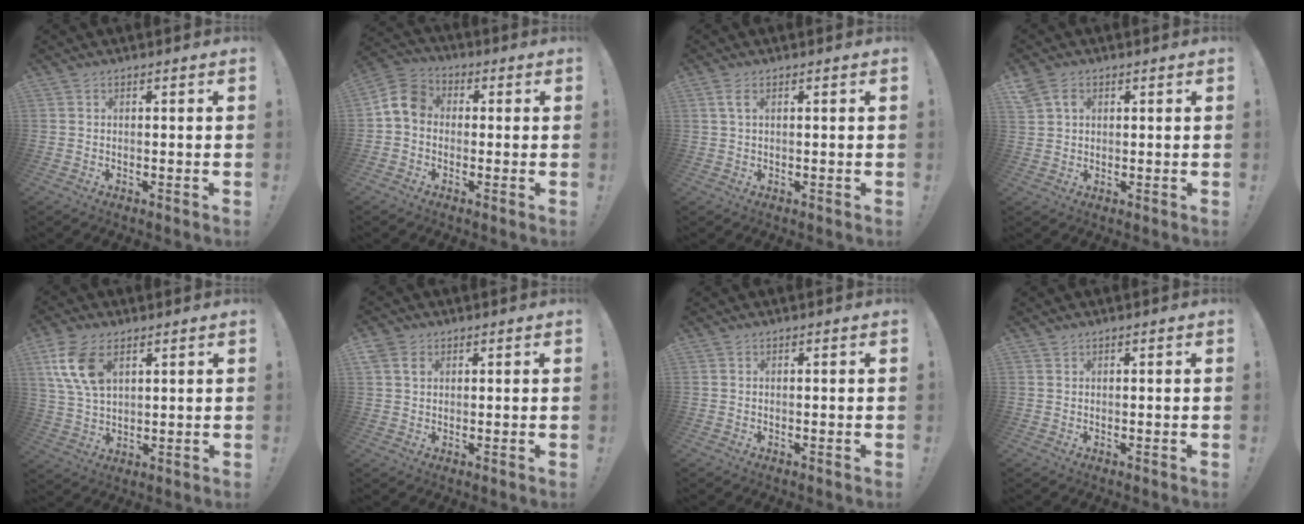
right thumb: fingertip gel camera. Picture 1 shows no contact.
{"total": 8.3, "force": [-0.1, 6.4, 5.3], "torque": [-0.104, 0.022, 0.006]}
{"total": 2.7, "force": [1.0, 0.9, 2.3], "torque": [-0.040, 0.001, 0.016]}
{"total": 4.1, "force": [1.7, 3.0, 2.2], "torque": [-0.033, -0.001, 0.032]}
{"total": 11.8, "force": [5.4, 6.8, 8.0], "torque": [-0.156, -0.009, 0.103]}
{"total": 3.8, "force": [1.7, 3.0, 1.8], "torque": [-0.027, -0.001, 0.032]}
{"total": 0.0}
{"total": 0.6, "force": [0.5, 0.3, 0.1], "torque": [0.005, -0.004, 0.010]}